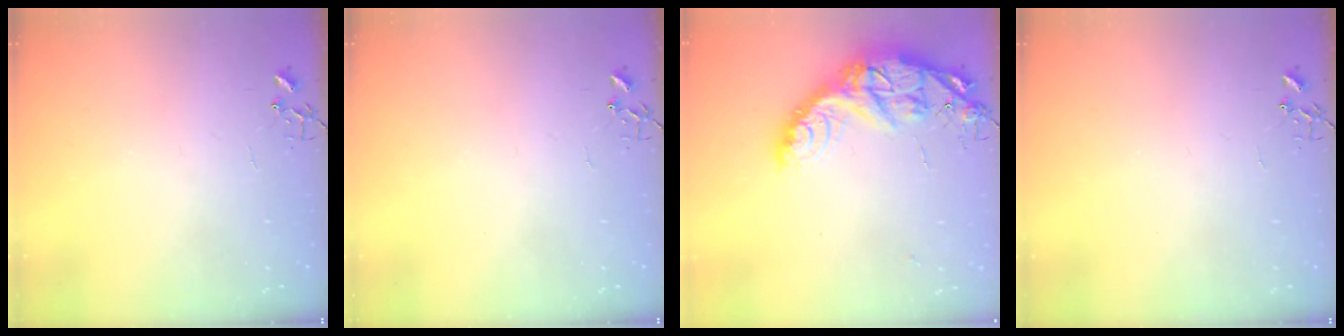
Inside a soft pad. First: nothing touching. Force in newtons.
{"total": 0.0}
{"total": 17.5, "press": 17.4, "slide": 1.4}
{"total": 0.0}